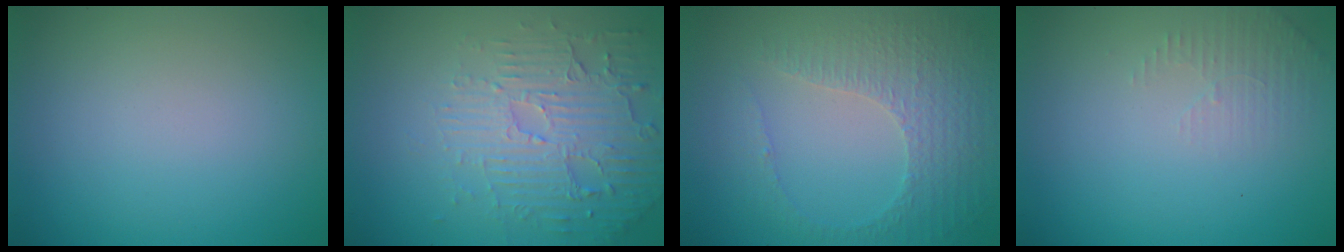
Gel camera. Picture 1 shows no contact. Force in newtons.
{"total": 5.6, "press": 3.7, "slide": 4.2}
{"total": 4.6, "press": 3.3, "slide": 3.2}
{"total": 1.5, "press": 1.5, "slide": 0.4}